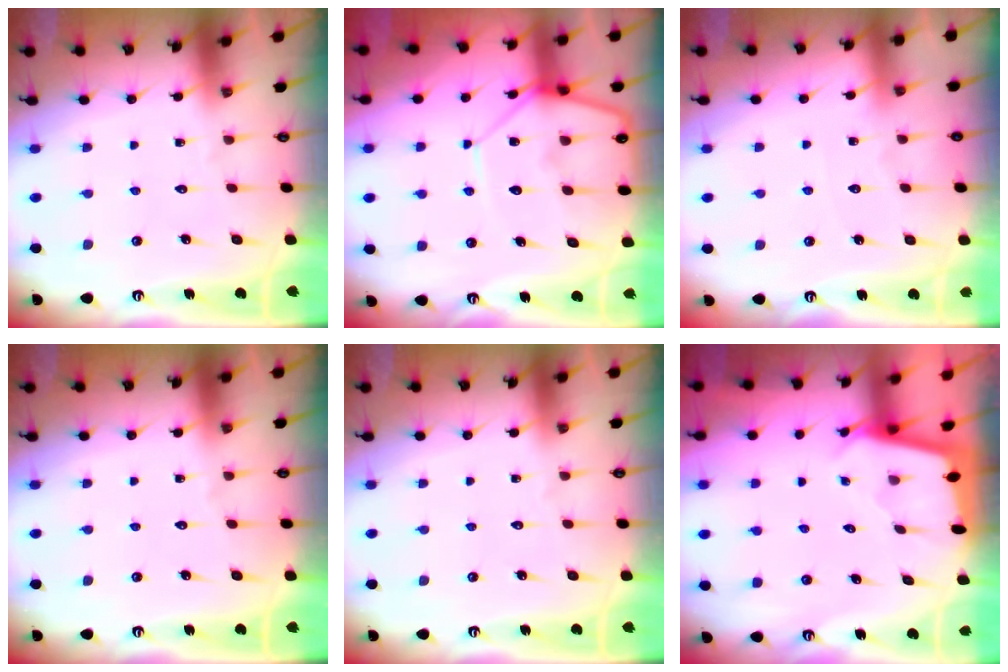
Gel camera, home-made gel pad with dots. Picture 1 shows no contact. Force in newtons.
{"total": 9.0, "press": 8.9, "slide": 0.8}
{"total": 3.6, "press": 3.6, "slide": 0.6}
{"total": 0.0}
{"total": 0.0}
{"total": 1.8, "press": 1.8, "slide": 0.2}